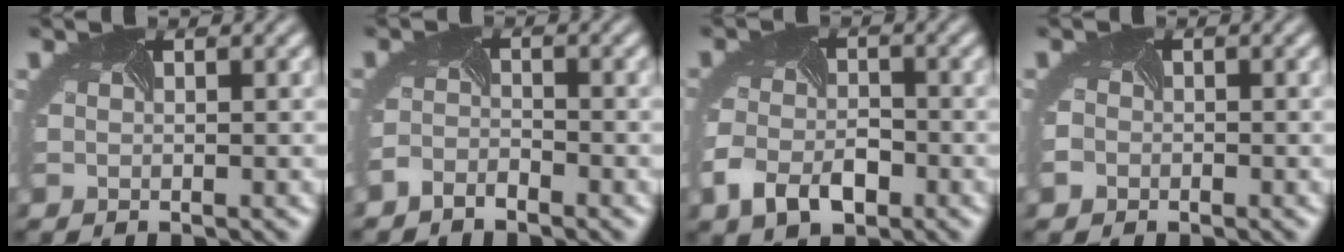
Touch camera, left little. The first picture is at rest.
{"total": 1.6, "force": [-1.6, 0.3, 0.2], "torque": [-0.013, -0.004, -0.035]}
{"total": 4.5, "force": [-2.2, 2.8, 2.9], "torque": [-0.063, -0.019, -0.045]}
{"total": 1.2, "force": [-0.8, 1.0, 0.1], "torque": [0.000, -0.009, -0.010]}